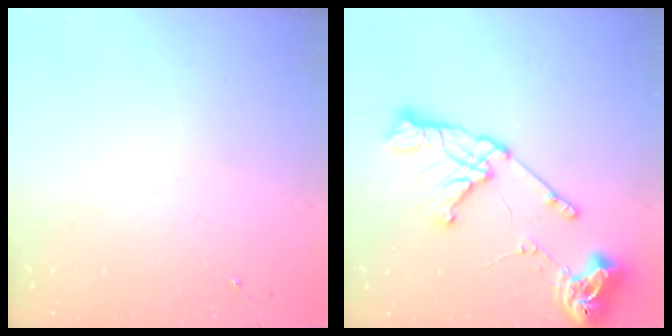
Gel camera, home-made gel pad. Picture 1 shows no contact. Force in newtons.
{"total": 18.8, "press": 18.7, "slide": 1.7}